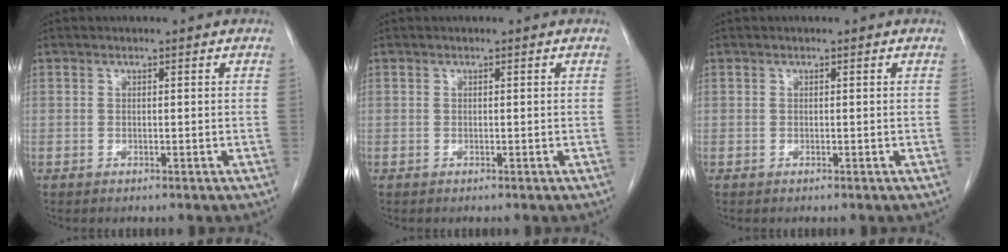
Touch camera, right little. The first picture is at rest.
{"total": 0.0}
{"total": 0.0}